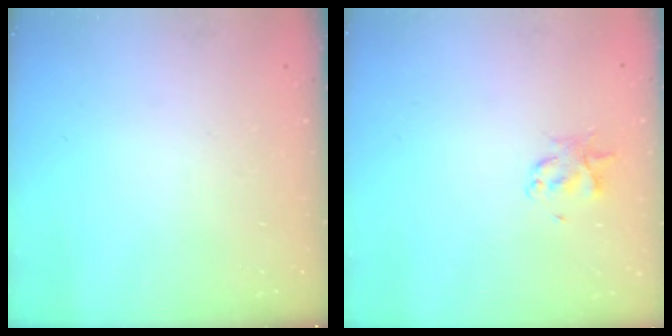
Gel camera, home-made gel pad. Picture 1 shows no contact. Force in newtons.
{"total": 2.2, "press": 2.2, "slide": 0.4}